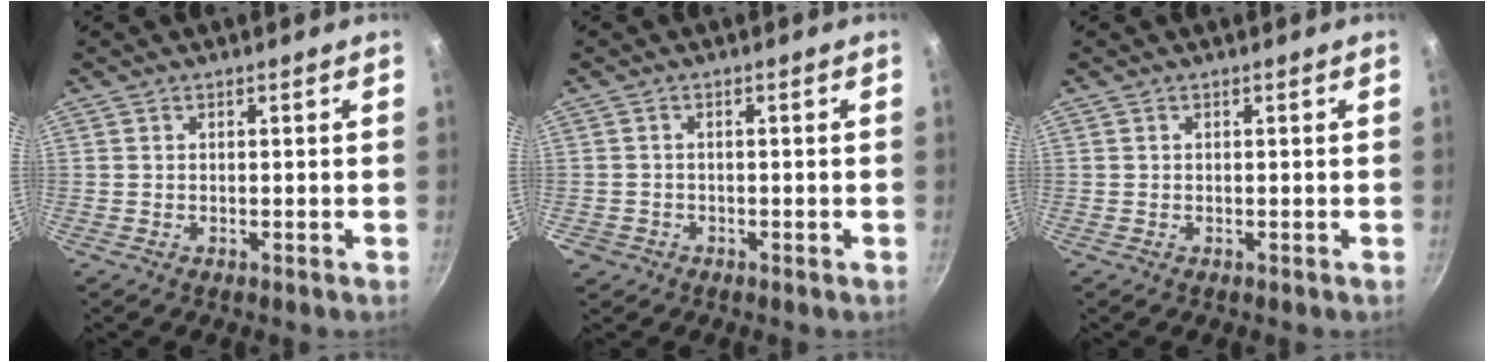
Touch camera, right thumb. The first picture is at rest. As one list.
[{"total": 1.9, "force": [-1.0, 1.6, 0.1], "torque": [0.002, 0.006, -0.020]}, {"total": 0.0}]